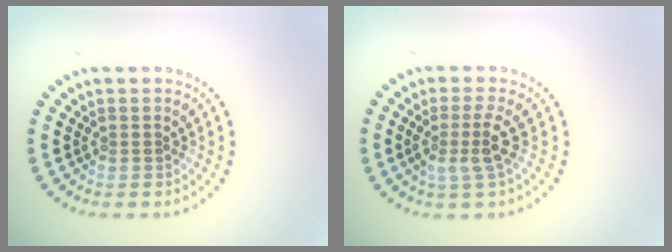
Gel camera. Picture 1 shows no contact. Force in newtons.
{"total": 2.7, "press": 2.0, "slide": 1.8}